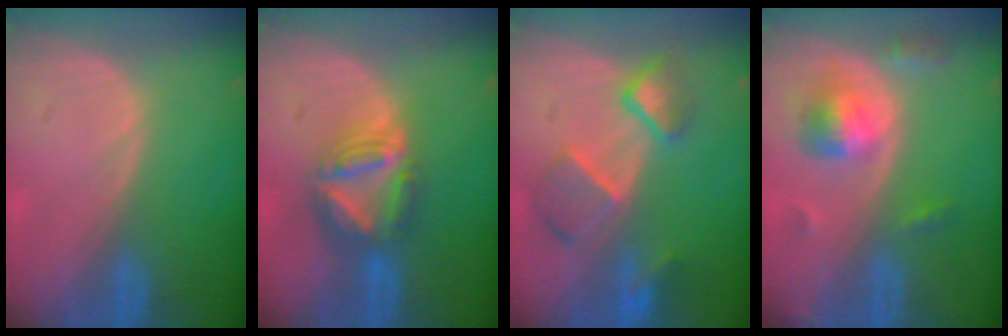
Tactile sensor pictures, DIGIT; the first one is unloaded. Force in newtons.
{"total": 7.9, "press": 6.7, "slide": 4.1}
{"total": 7.5, "press": 6.7, "slide": 3.4}
{"total": 5.6, "press": 5.2, "slide": 1.9}